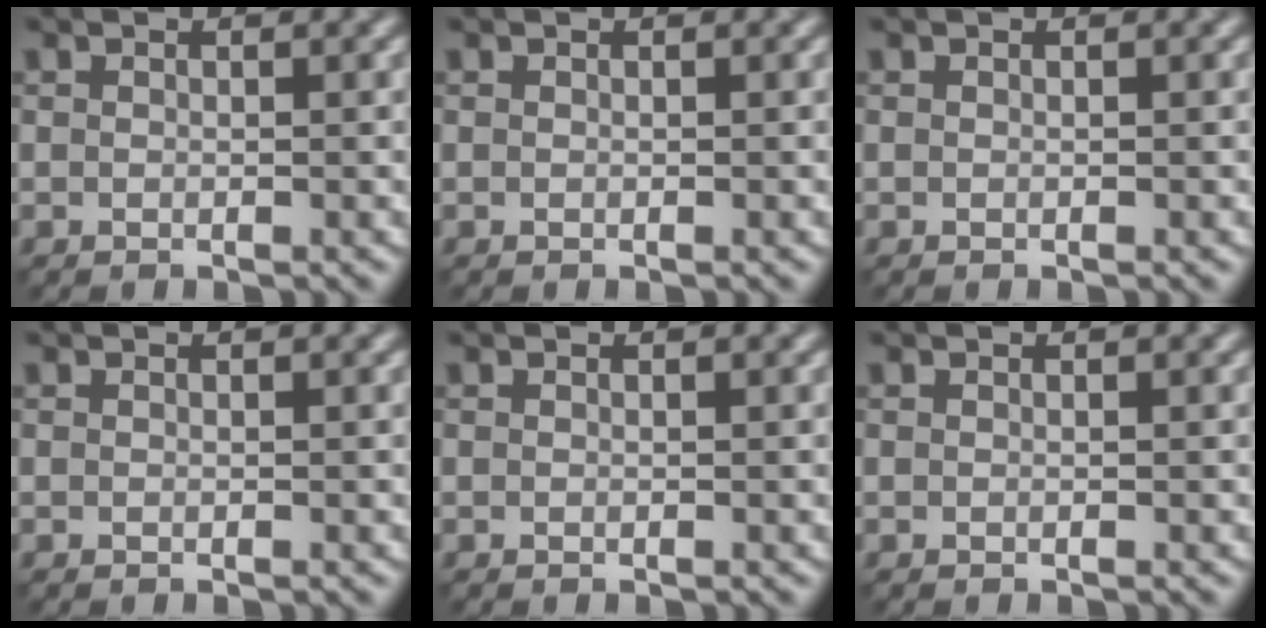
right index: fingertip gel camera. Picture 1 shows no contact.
{"total": 0.0}
{"total": 0.0}
{"total": 0.0}
{"total": 0.0}
{"total": 0.0}